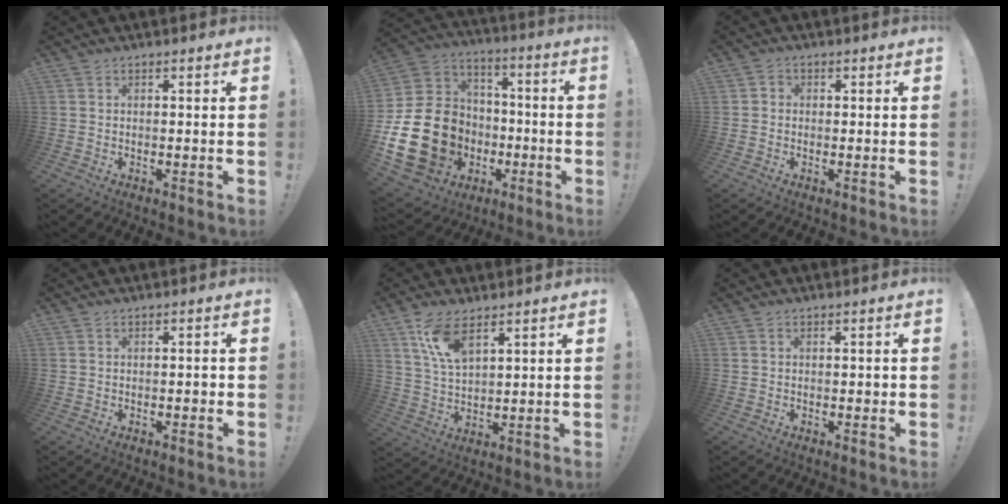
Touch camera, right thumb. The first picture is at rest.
{"total": 25.4, "force": [-5.3, 20.6, 13.8], "torque": [-0.275, 0.029, -0.040]}
{"total": 1.3, "force": [-0.5, 1.1, 0.5], "torque": [-0.016, 0.007, -0.008]}
{"total": 0.9, "force": [-0.7, 0.4, 0.3], "torque": [-0.012, 0.006, -0.012]}
{"total": 9.6, "force": [6.1, 3.9, 6.3], "torque": [-0.122, -0.021, 0.114]}
{"total": 0.7, "force": [-0.1, 0.7, 0.2], "torque": [-0.002, 0.004, -0.002]}